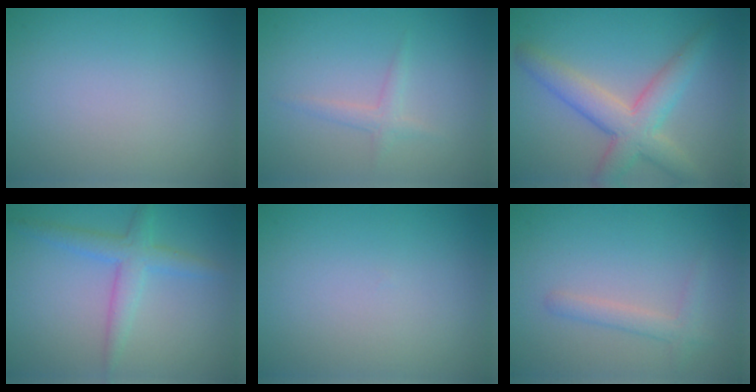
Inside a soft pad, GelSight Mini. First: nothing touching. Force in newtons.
{"total": 1.3, "press": 1.3, "slide": 0.0}
{"total": 5.4, "press": 5.4, "slide": 0.4}
{"total": 3.1, "press": 3.1, "slide": 0.2}
{"total": 0.0}
{"total": 1.7, "press": 1.7, "slide": 0.1}